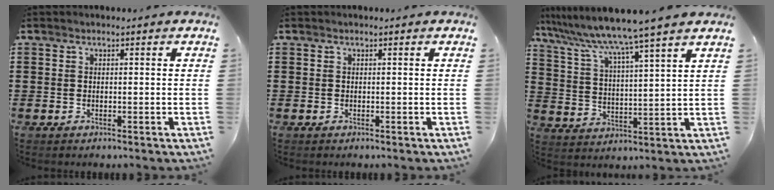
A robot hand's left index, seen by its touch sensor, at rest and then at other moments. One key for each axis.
{"total": 0.0}
{"total": 7.2, "fx": 6.3, "fy": -1.7, "fz": 3.0, "tx": -0.085, "ty": -0.051, "tz": 0.100}